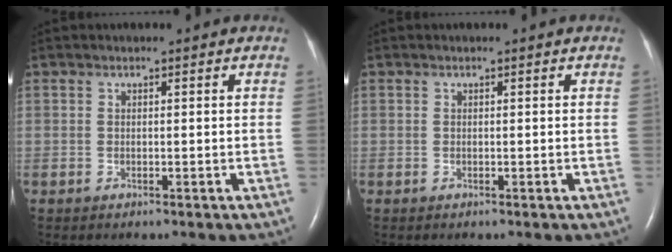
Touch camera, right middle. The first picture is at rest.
{"total": 0.0}